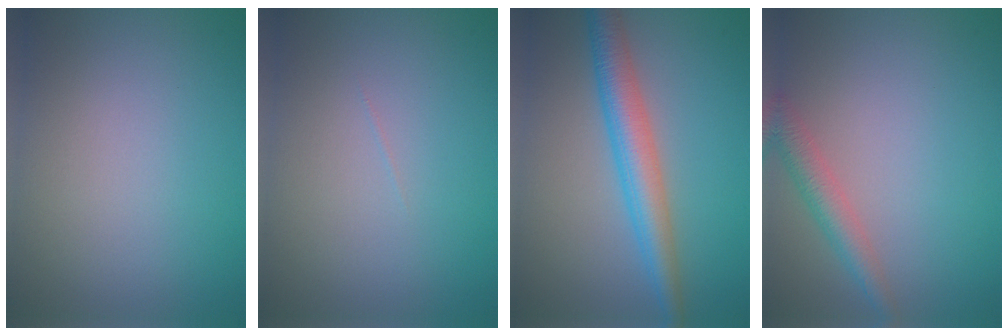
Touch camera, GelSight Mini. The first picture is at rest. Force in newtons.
{"total": 0.0}
{"total": 4.7, "press": 4.7, "slide": 0.1}
{"total": 2.6, "press": 2.6, "slide": 0.1}